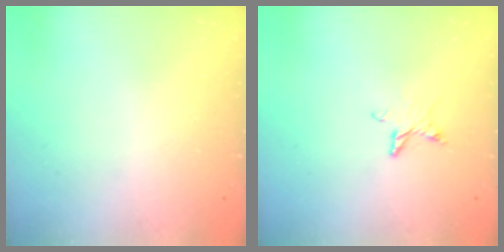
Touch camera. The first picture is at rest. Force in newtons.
{"total": 4.5, "press": 4.4, "slide": 0.4}